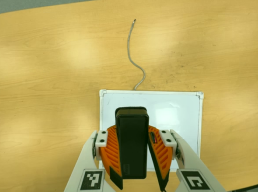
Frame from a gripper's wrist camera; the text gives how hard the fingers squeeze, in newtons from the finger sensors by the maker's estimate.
{"total": 11.0, "left": 10.0, "right": 12.0}